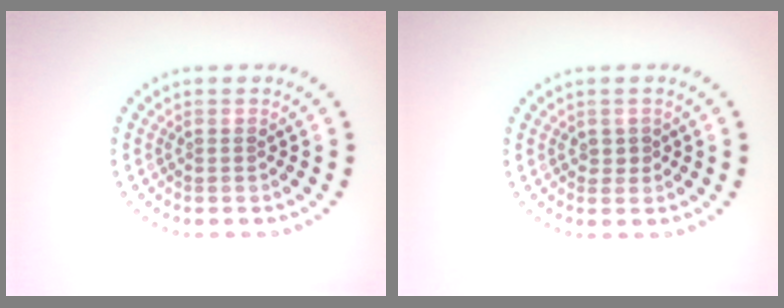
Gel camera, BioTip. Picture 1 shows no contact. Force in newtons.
{"total": 0.6, "press": 0.5, "slide": 0.3}